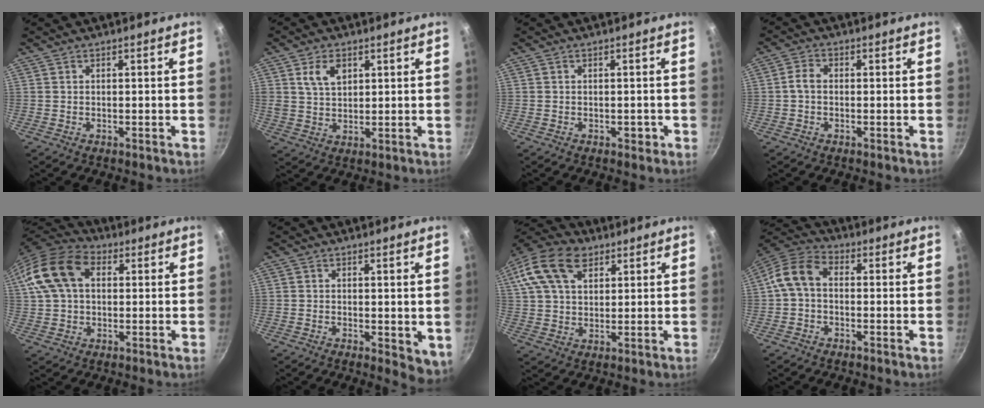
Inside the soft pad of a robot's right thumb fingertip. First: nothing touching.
{"total": 5.9, "force": [2.5, 3.9, 3.7], "torque": [-0.053, -0.009, 0.048]}
{"total": 1.5, "force": [-0.5, 1.1, 0.8], "torque": [0.000, 0.007, -0.006]}
{"total": 2.8, "force": [-0.3, 2.0, 1.9], "torque": [-0.038, 0.014, -0.012]}
{"total": 14.8, "force": [3.7, 10.1, 10.2], "torque": [-0.183, 0.025, 0.052]}
{"total": 4.8, "force": [0.2, 2.6, 4.0], "torque": [-0.045, -0.007, 0.005]}
{"total": 16.2, "force": [7.3, 10.3, 10.2], "torque": [-0.199, 0.015, 0.124]}
{"total": 7.7, "force": [-0.3, 5.5, 5.4], "torque": [-0.105, 0.031, -0.024]}